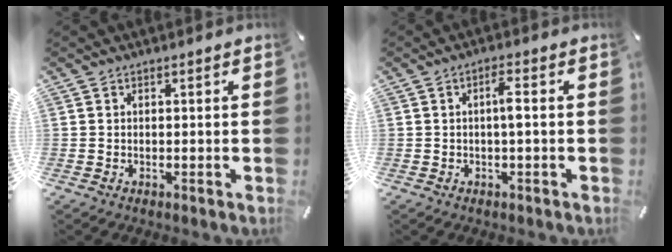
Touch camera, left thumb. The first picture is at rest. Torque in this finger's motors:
{"motor_torque": [0.56, 0.86, 0.31, 0.08, 0.00]}